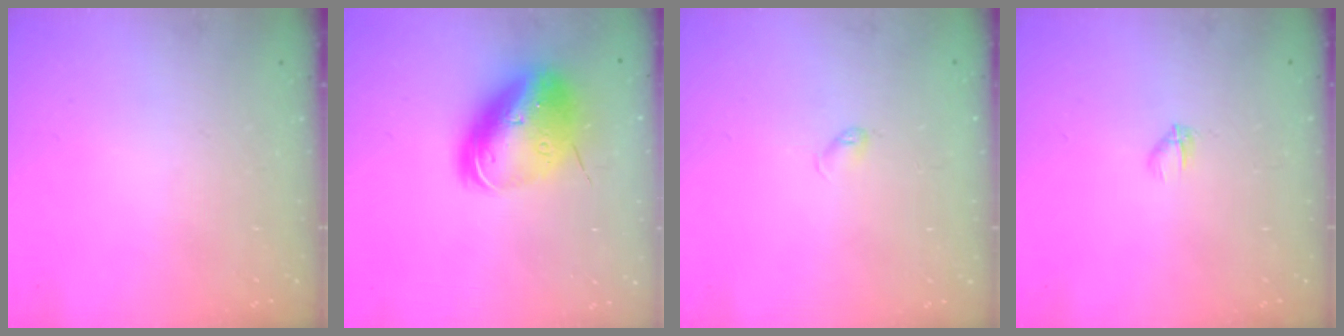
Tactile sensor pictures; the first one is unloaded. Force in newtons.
{"total": 18.0, "press": 17.7, "slide": 3.1}
{"total": 2.7, "press": 2.6, "slide": 0.4}
{"total": 2.7, "press": 2.5, "slide": 0.8}